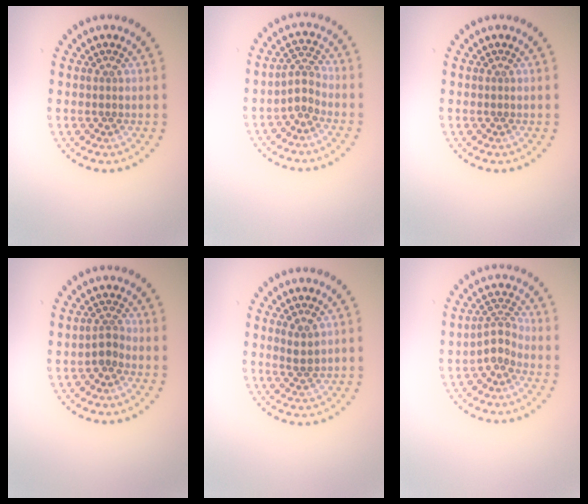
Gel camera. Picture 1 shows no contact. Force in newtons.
{"total": 2.1, "press": 1.5, "slide": 1.4}
{"total": 0.0}
{"total": 1.4, "press": 1.1, "slide": 0.8}
{"total": 1.7, "press": 1.5, "slide": 0.9}
{"total": 2.3, "press": 1.6, "slide": 1.7}